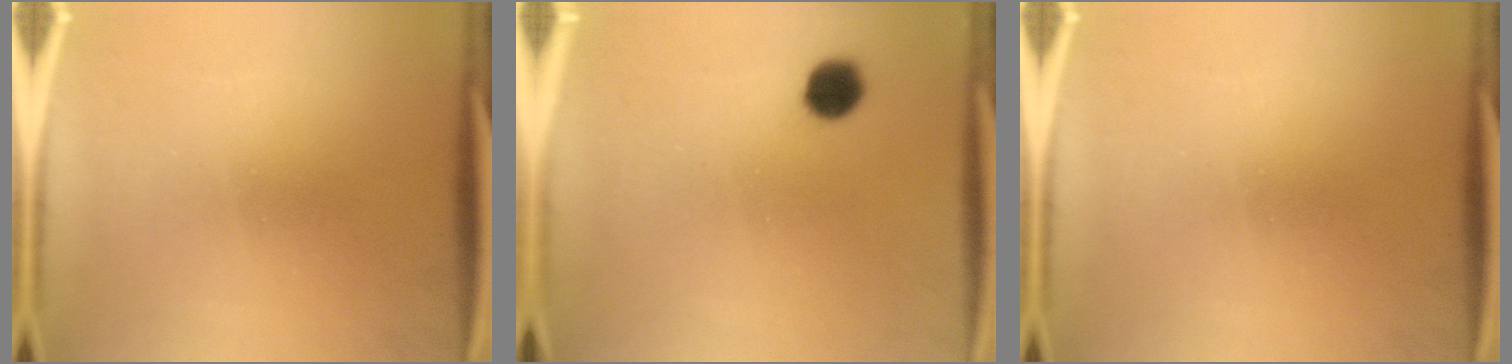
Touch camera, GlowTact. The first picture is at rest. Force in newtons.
{"total": 4.8}
{"total": 0.0}